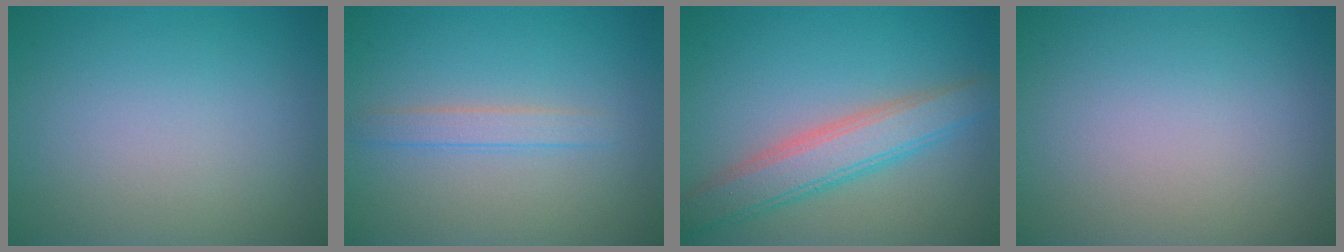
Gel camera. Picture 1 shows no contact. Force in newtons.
{"total": 1.7, "press": 1.7, "slide": 0.1}
{"total": 4.8, "press": 4.8, "slide": 0.1}
{"total": 0.0}